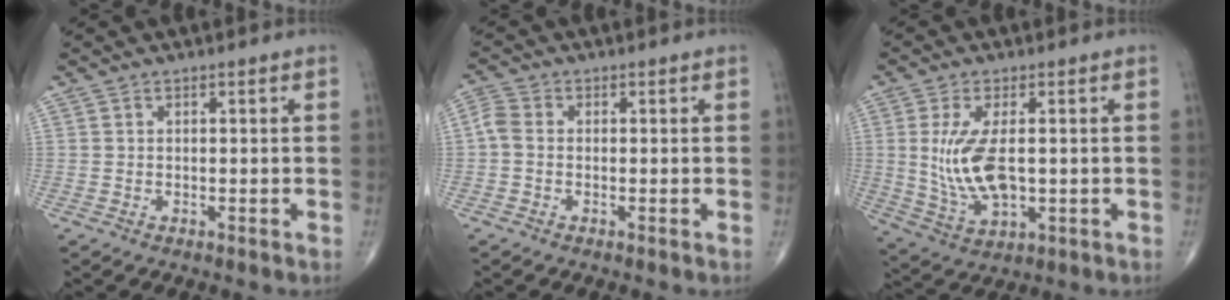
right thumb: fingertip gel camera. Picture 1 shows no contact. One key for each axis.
{"total": 2.8, "fx": -0.4, "fy": 2.0, "fz": 2.0, "tx": -0.046, "ty": 0.007, "tz": -0.019}
{"total": 10.7, "fx": 0.5, "fy": 5.0, "fz": 9.4, "tx": -0.190, "ty": -0.013, "tz": 0.020}